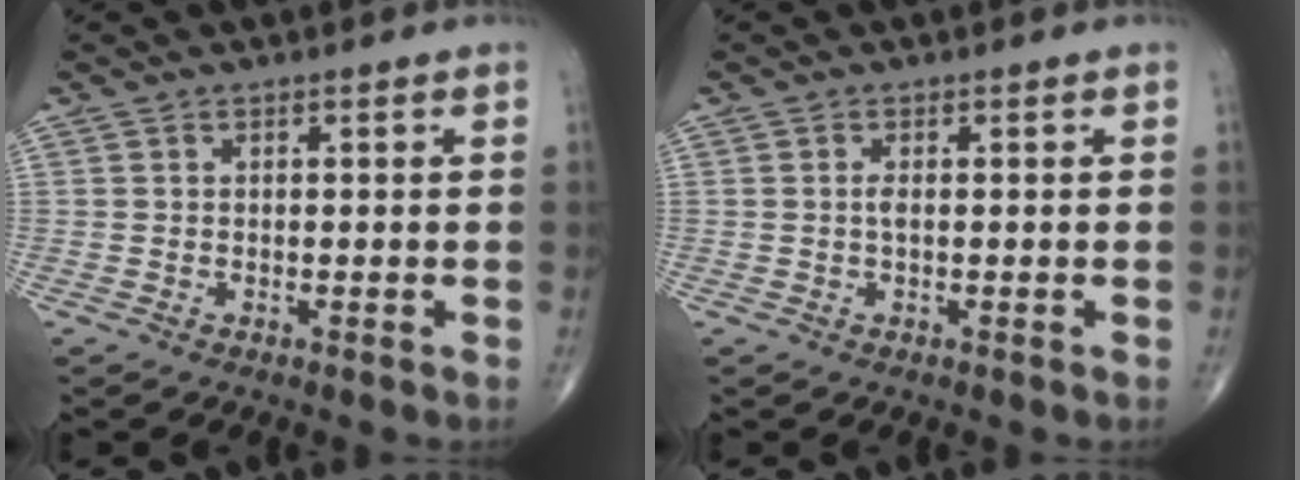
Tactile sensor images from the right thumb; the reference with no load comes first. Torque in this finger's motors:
{"motor_torque": [0.22, 0.15, 0.01, -0.20, 0.00]}